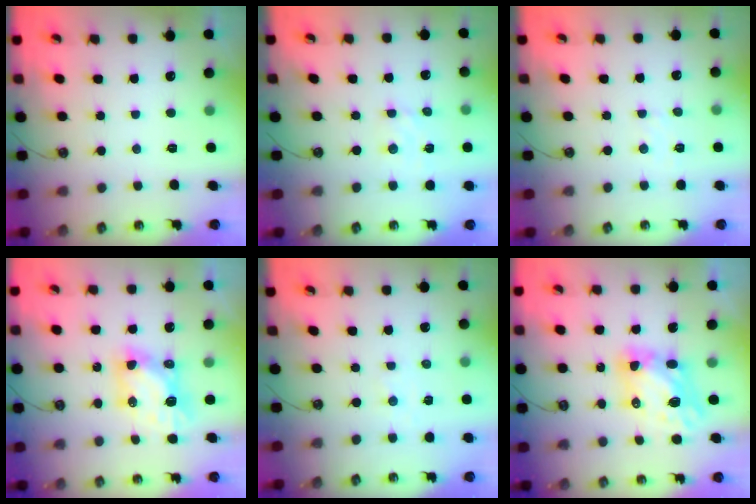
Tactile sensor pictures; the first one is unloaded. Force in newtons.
{"total": 2.5, "press": 2.5, "slide": 0.4}
{"total": 3.3, "press": 3.3, "slide": 0.5}
{"total": 7.0, "press": 7.0, "slide": 0.6}
{"total": 1.1, "press": 1.0, "slide": 0.2}
{"total": 7.0, "press": 7.0, "slide": 0.5}